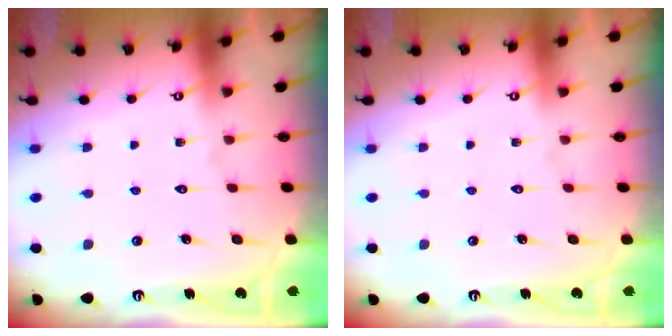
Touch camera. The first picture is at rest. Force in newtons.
{"total": 0.0}